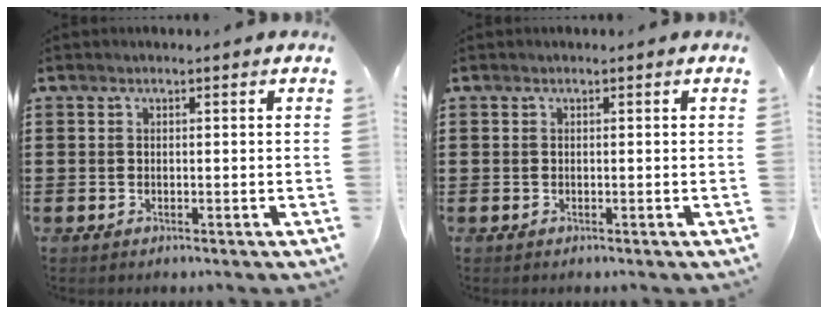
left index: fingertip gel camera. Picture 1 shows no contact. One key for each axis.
{"total": 0.0}